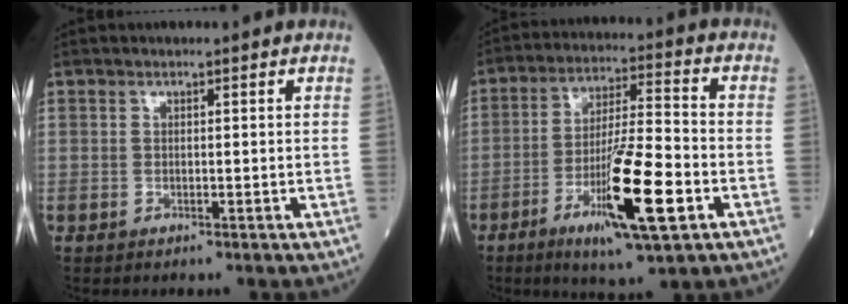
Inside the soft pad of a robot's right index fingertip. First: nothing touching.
{"total": 14.3, "force": [-5.8, 1.2, 13.0], "torque": [-0.233, -0.020, -0.098]}